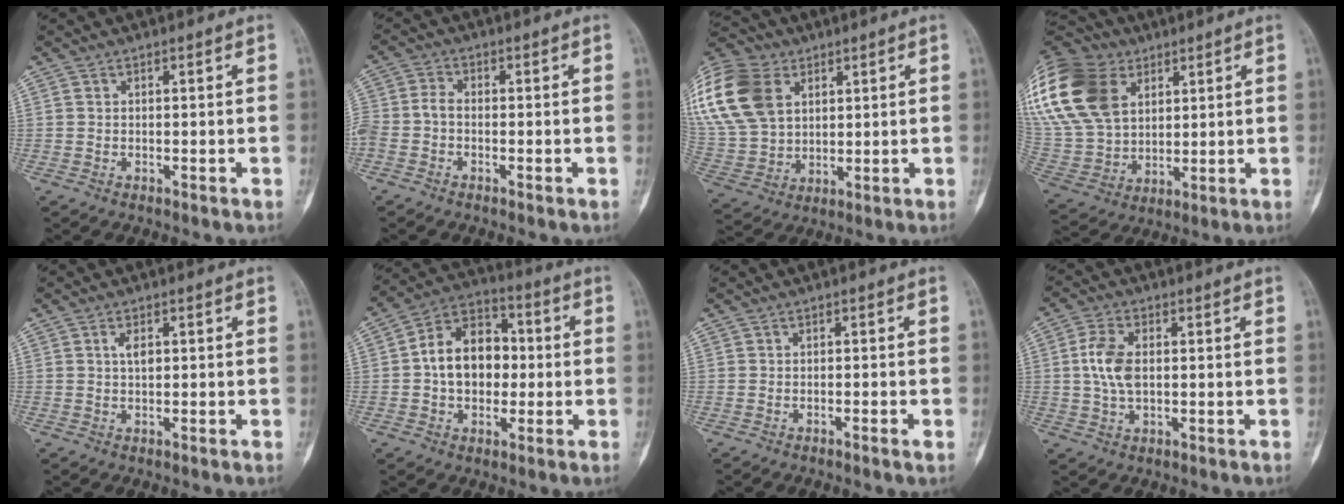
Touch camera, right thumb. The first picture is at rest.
{"total": 5.1, "force": [-1.6, 3.3, 3.6], "torque": [-0.090, 0.014, -0.038]}
{"total": 22.8, "force": [8.0, 16.2, 13.9], "torque": [-0.317, 0.015, 0.158]}
{"total": 28.5, "force": [10.9, 20.0, 17.1], "torque": [-0.404, 0.032, 0.221]}
{"total": 2.7, "force": [0.6, 1.3, 2.2], "torque": [-0.035, -0.002, 0.010]}
{"total": 13.4, "force": [0.0, 9.8, 9.2], "torque": [-0.112, 0.032, -0.009]}
{"total": 1.2, "force": [-0.6, 0.0, 1.0], "torque": [-0.022, 0.002, -0.011]}
{"total": 6.7, "force": [0.4, 3.7, 5.5], "torque": [-0.119, 0.004, 0.006]}